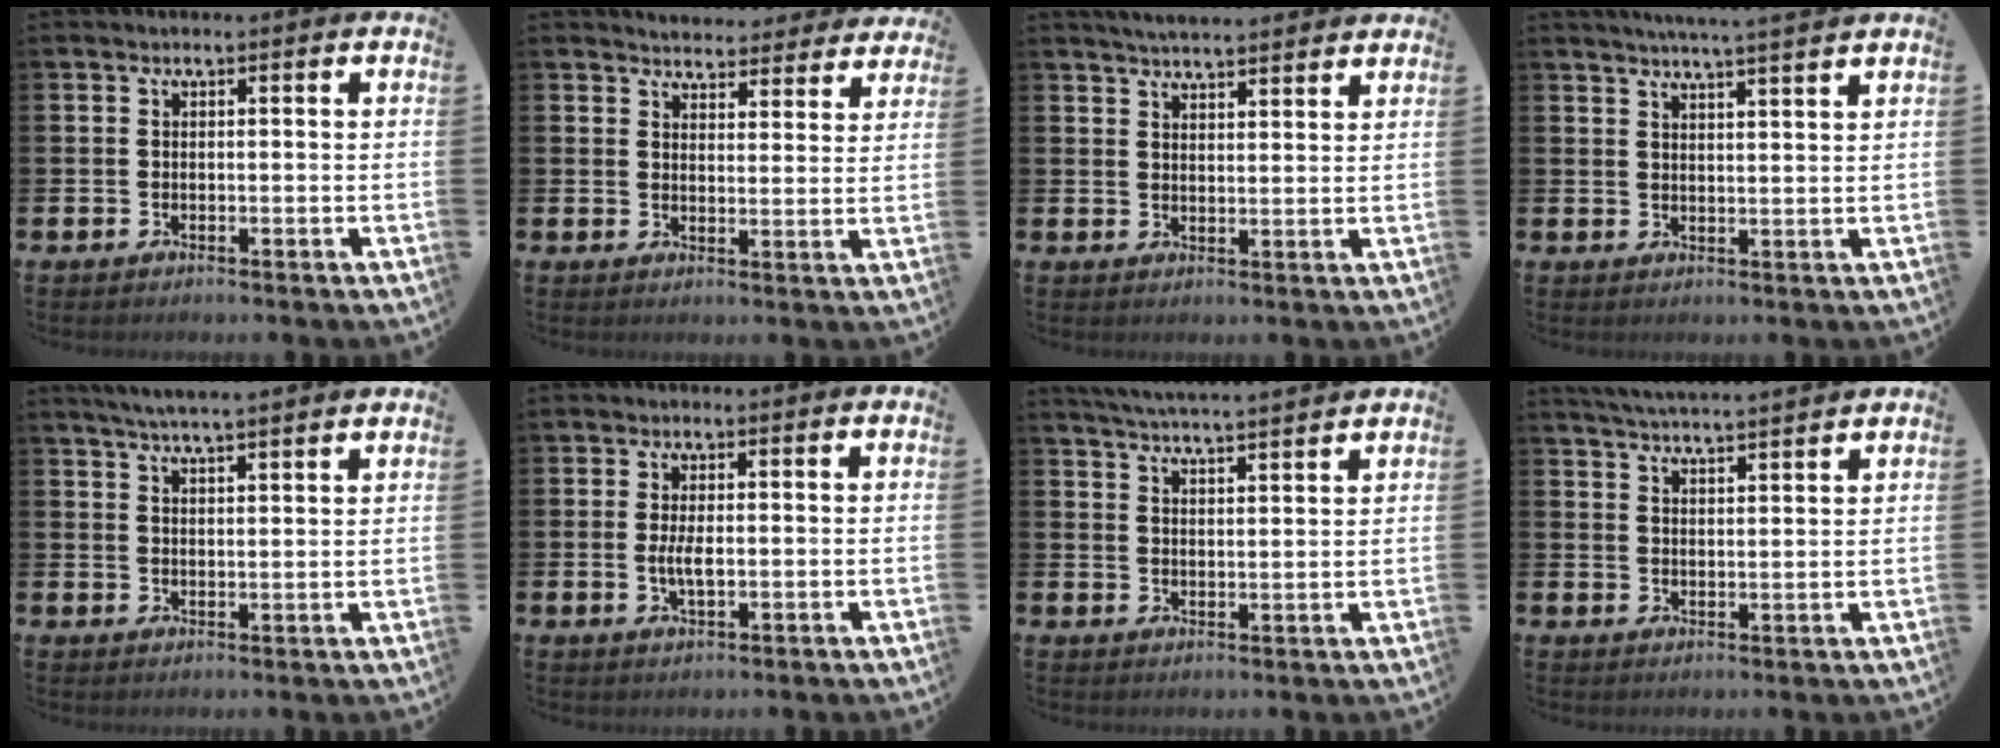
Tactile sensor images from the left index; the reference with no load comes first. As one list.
[{"total": 4.2, "force": [4.1, 0.8, -0.3], "torque": [0.001, -0.034, 0.071]}, {"total": 4.0, "force": [4.0, 0.1, 0.4], "torque": [-0.014, -0.020, 0.072]}, {"total": 4.5, "force": [4.3, -1.1, 1.0], "torque": [-0.027, -0.019, 0.076]}, {"total": 4.7, "force": [4.6, -0.5, 1.1], "torque": [-0.030, -0.016, 0.081]}, {"total": 2.9, "force": [-0.1, 1.2, 2.6], "torque": [-0.047, 0.001, -0.004]}, {"total": 4.9, "force": [4.8, -0.7, 0.6], "torque": [-0.030, -0.029, 0.086]}, {"total": 4.4, "force": [4.3, -0.6, 0.4], "torque": [-0.025, -0.024, 0.078]}]